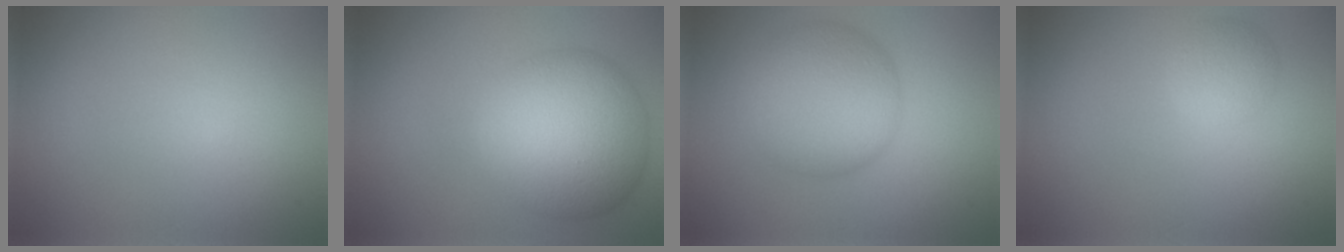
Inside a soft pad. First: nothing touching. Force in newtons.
{"total": 10.8, "press": 10.8, "slide": 0.3}
{"total": 7.9, "press": 7.9, "slide": 0.3}
{"total": 2.0, "press": 2.0, "slide": 0.0}